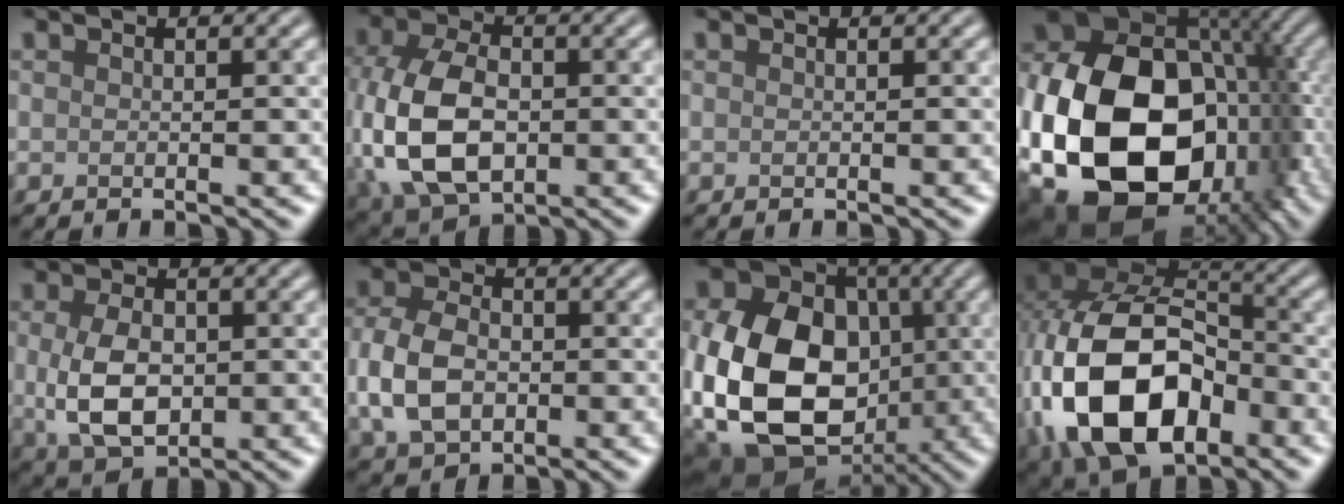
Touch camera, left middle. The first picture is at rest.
{"total": 10.6, "force": [-1.2, 7.1, 7.8], "torque": [-0.201, -0.012, -0.023]}
{"total": 0.0}
{"total": 20.2, "force": [-3.5, 14.1, 14.1], "torque": [-0.285, -0.033, -0.042]}
{"total": 6.0, "force": [-0.4, 3.9, 4.6], "torque": [-0.106, -0.006, -0.004]}
{"total": 6.8, "force": [-1.2, 4.7, 4.7], "torque": [-0.117, 0.000, -0.029]}
{"total": 18.4, "force": [-2.5, 14.4, 11.3], "torque": [-0.235, -0.025, -0.060]}
{"total": 15.5, "force": [-4.0, 9.8, 11.2], "torque": [-0.243, -0.016, -0.080]}